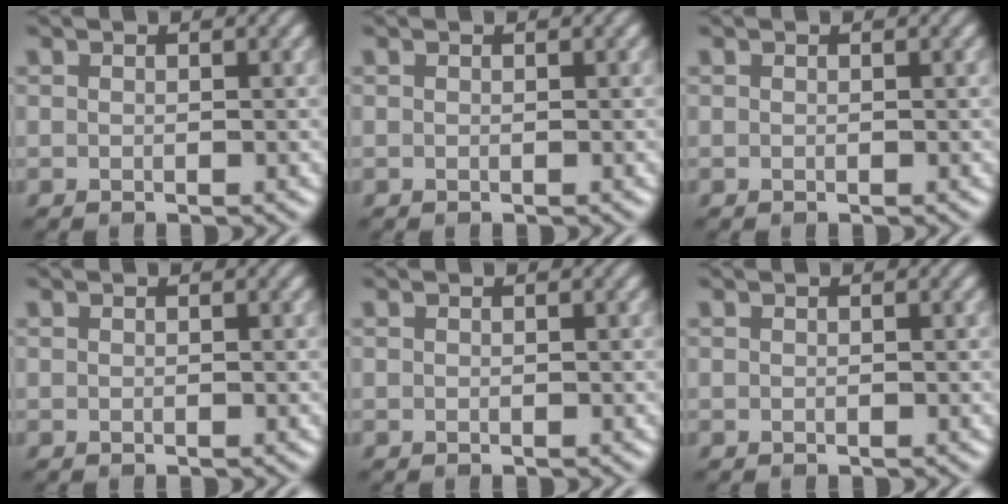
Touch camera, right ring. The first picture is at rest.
{"total": 0.0}
{"total": 0.0}
{"total": 0.0}
{"total": 0.0}
{"total": 0.0}